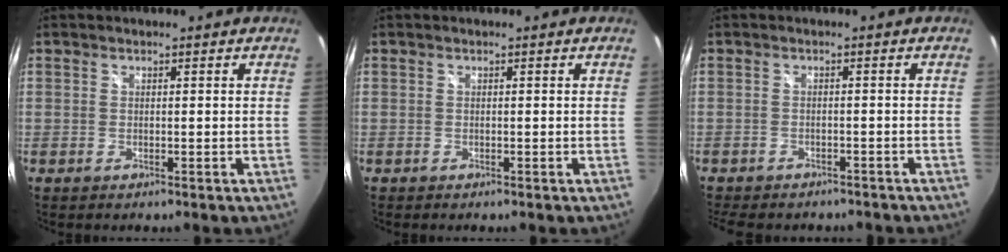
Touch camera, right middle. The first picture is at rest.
{"total": 0.0}
{"total": 8.2, "force": [-7.0, 2.9, 3.2], "torque": [-0.074, -0.018, -0.099]}